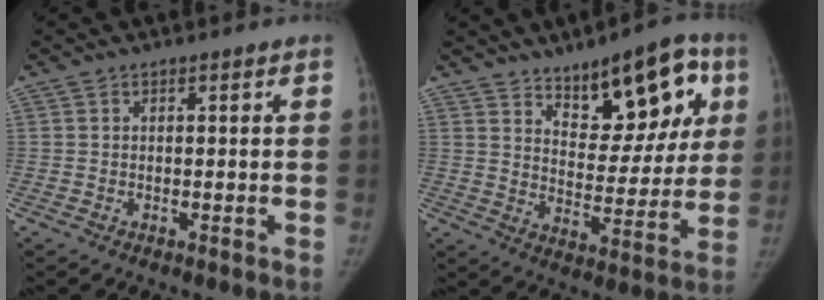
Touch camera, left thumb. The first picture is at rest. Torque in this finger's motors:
{"motor_torque": [0.32, 0.81, 0.21, 0.12, 0.05]}